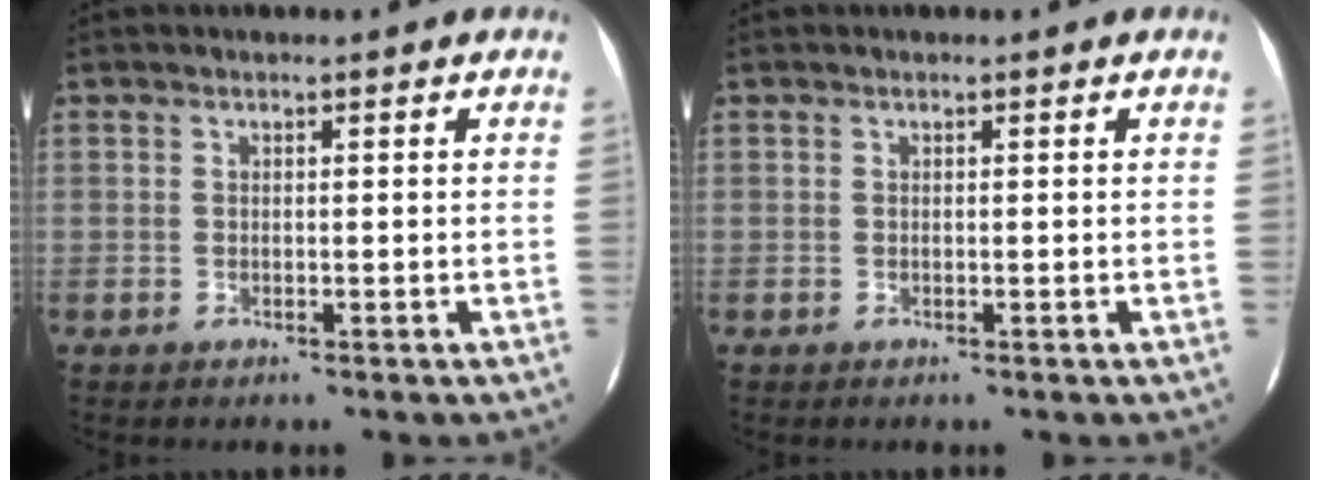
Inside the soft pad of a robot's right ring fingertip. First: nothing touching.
{"total": 0.0}